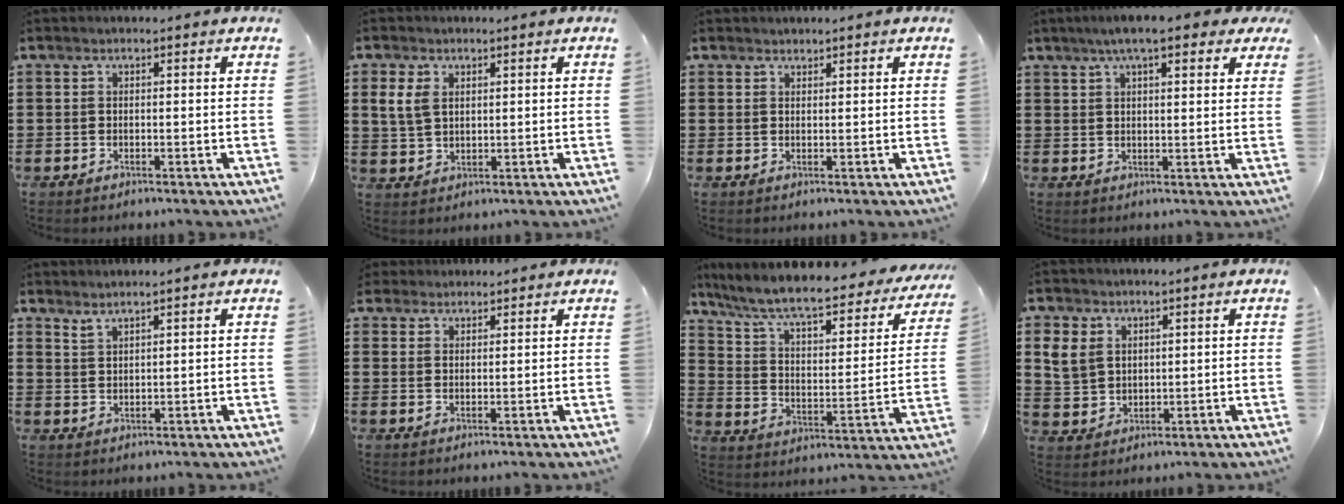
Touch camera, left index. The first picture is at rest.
{"total": 4.0, "force": [1.6, 2.8, 2.4], "torque": [-0.063, 0.008, 0.025]}
{"total": 0.9, "force": [0.9, 0.2, -0.1], "torque": [-0.001, -0.001, 0.019]}
{"total": 6.0, "force": [4.3, 1.0, 4.2], "torque": [-0.083, 0.003, 0.073]}
{"total": 1.8, "force": [1.7, -0.1, 0.3], "torque": [-0.009, 0.001, 0.034]}
{"total": 2.2, "force": [2.0, 0.8, -0.3], "torque": [-0.001, 0.006, 0.040]}
{"total": 7.9, "force": [6.8, 0.9, 4.0], "torque": [-0.106, -0.050, 0.110]}
{"total": 5.1, "force": [2.4, 4.2, 1.6], "torque": [-0.057, 0.013, 0.045]}